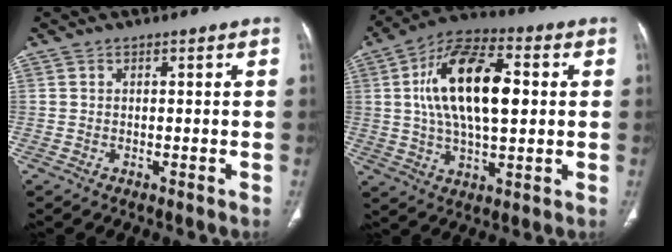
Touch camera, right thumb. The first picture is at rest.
{"total": 19.1, "force": [2.9, 9.1, 16.5], "torque": [-0.282, 0.013, 0.044]}